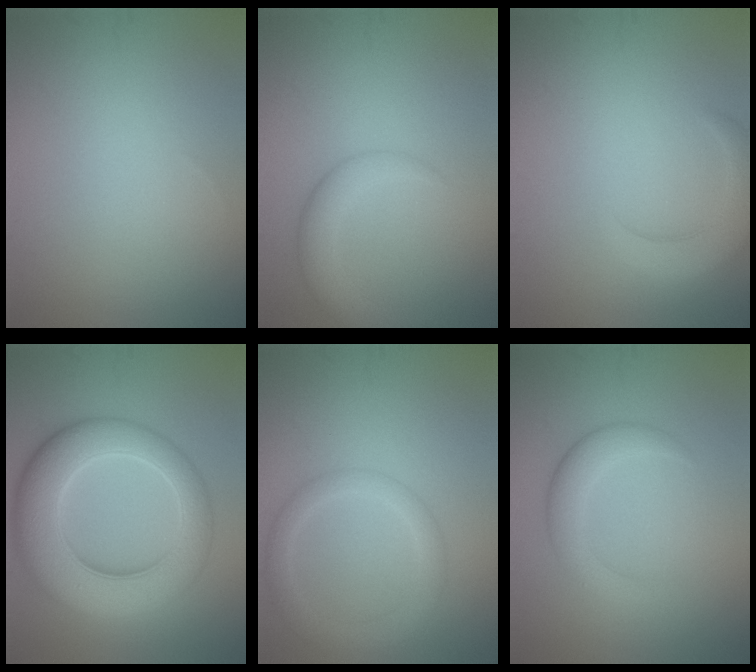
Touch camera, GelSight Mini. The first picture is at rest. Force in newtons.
{"total": 3.3, "press": 3.3, "slide": 0.3}
{"total": 3.6, "press": 3.6, "slide": 0.3}
{"total": 10.4, "press": 10.4, "slide": 0.1}
{"total": 3.0, "press": 3.0, "slide": 0.2}
{"total": 3.0, "press": 3.0, "slide": 0.1}